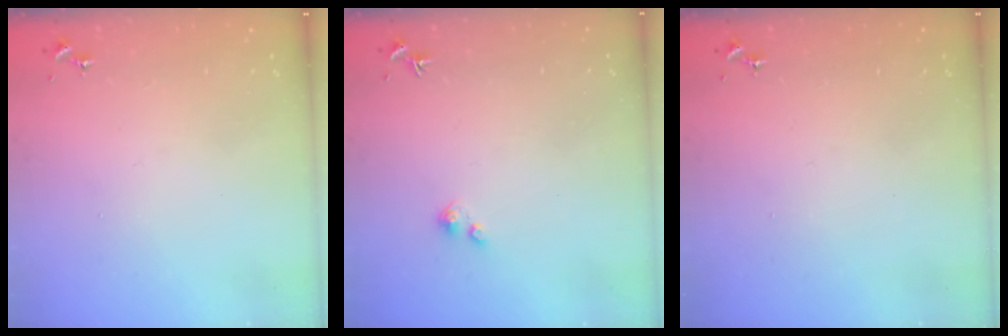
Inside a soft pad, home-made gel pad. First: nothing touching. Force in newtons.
{"total": 2.8, "press": 2.8, "slide": 0.3}
{"total": 0.0}